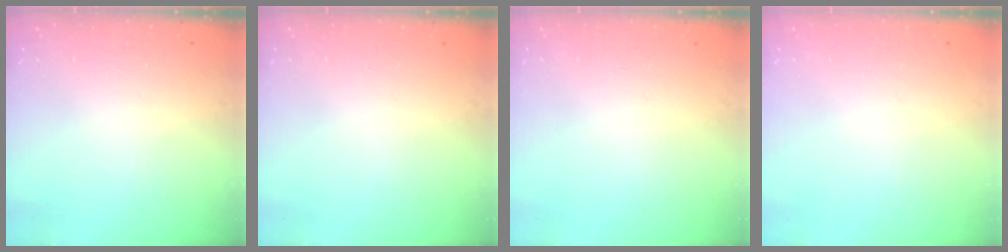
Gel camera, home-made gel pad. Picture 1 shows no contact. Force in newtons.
{"total": 0.0}
{"total": 0.0}
{"total": 0.0}